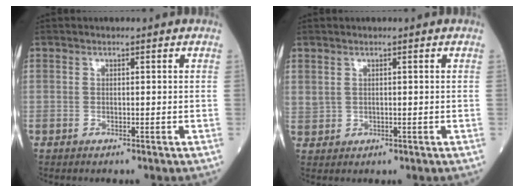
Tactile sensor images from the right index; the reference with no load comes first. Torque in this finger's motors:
{"motor_torque": [0.24, 0.12, 0.11, 0.03]}